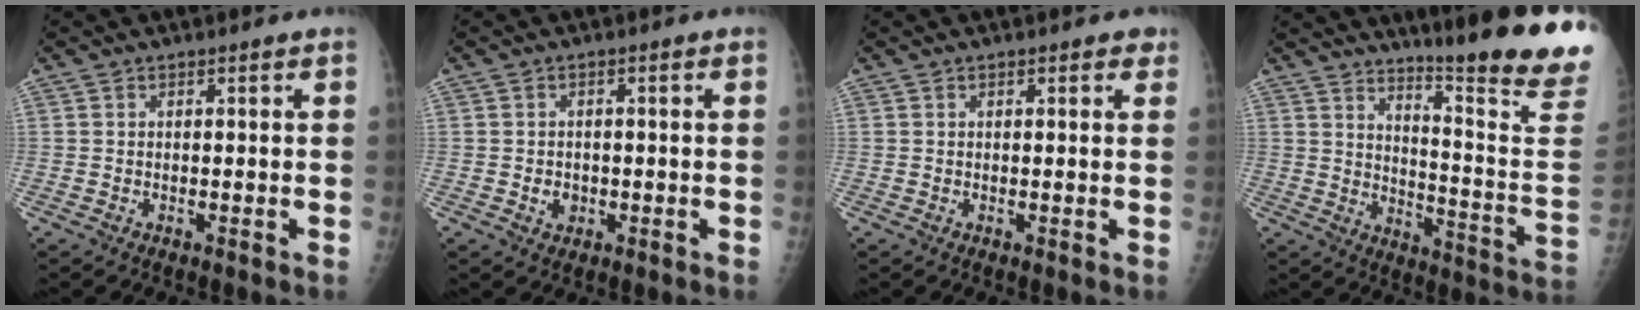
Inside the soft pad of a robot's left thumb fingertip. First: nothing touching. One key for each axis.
{"total": 2.5, "fx": -0.6, "fy": 2.1, "fz": 1.2, "tx": -0.008, "ty": 0.003, "tz": -0.005}
{"total": 1.9, "fx": 1.0, "fy": 1.0, "fz": 1.2, "tx": -0.003, "ty": -0.001, "tz": 0.009}
{"total": 22.5, "fx": 17.9, "fy": 0.0, "fz": 13.6, "tx": -0.172, "ty": -0.168, "tz": 0.239}